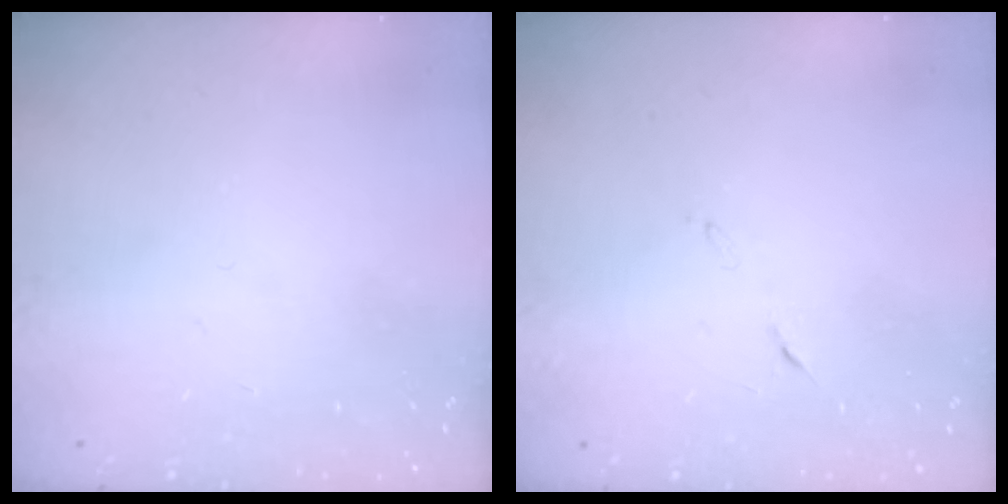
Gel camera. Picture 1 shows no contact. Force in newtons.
{"total": 6.1, "press": 6.1, "slide": 0.6}